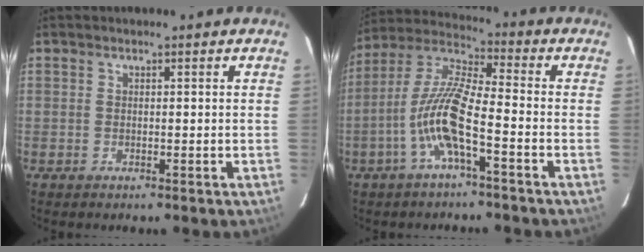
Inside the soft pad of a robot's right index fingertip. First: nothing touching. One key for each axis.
{"total": 11.0, "fx": -4.5, "fy": 1.6, "fz": 9.9, "tx": -0.210, "ty": 0.004, "tz": -0.091}